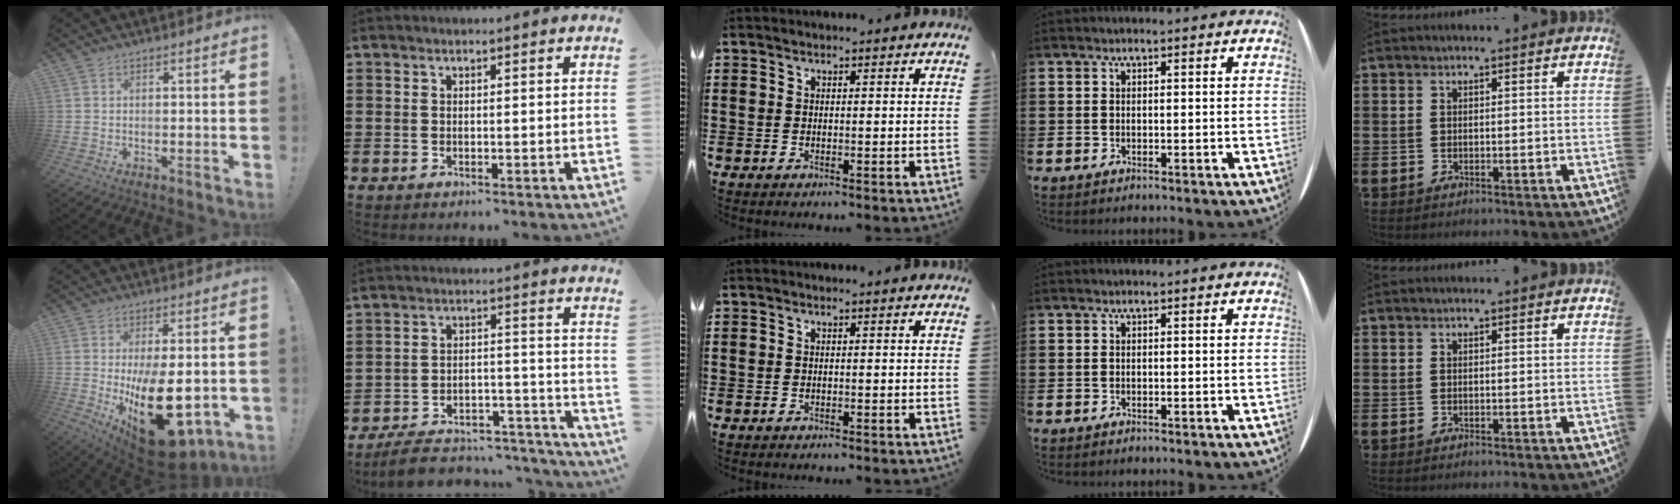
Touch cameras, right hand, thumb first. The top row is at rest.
{"thumb": {"total": 22.2, "force": [-2.7, 10.6, 19.4], "torque": [-0.302, -0.009, -0.022]}, "index": {"total": 7.2, "force": [-6.6, 1.8, 2.5], "torque": [-0.037, 0.018, -0.125]}}